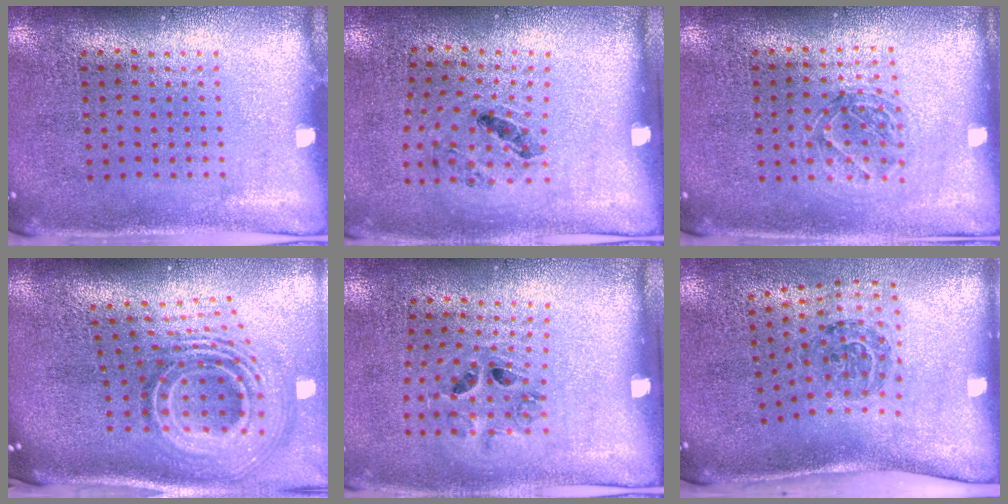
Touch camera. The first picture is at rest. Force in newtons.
{"total": 1.2, "press": 0.7, "slide": 0.9}
{"total": 1.2, "press": 1.0, "slide": 0.5}
{"total": 3.0, "press": 1.8, "slide": 2.4}
{"total": 1.3, "press": 0.6, "slide": 1.1}
{"total": 1.7, "press": 1.1, "slide": 1.3}